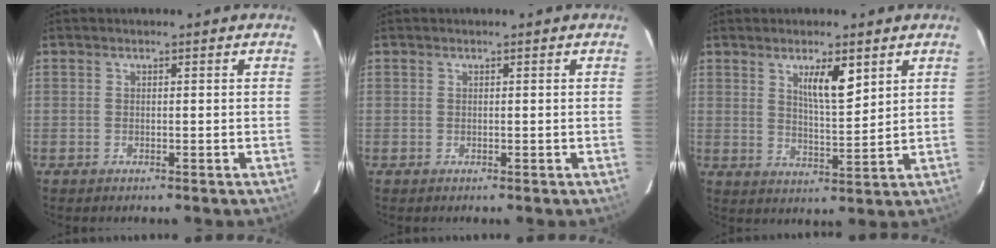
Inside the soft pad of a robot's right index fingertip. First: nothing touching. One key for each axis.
{"total": 0.0}
{"total": 6.2, "fx": 3.3, "fy": 1.2, "fz": 5.1, "tx": -0.088, "ty": -0.006, "tz": 0.059}